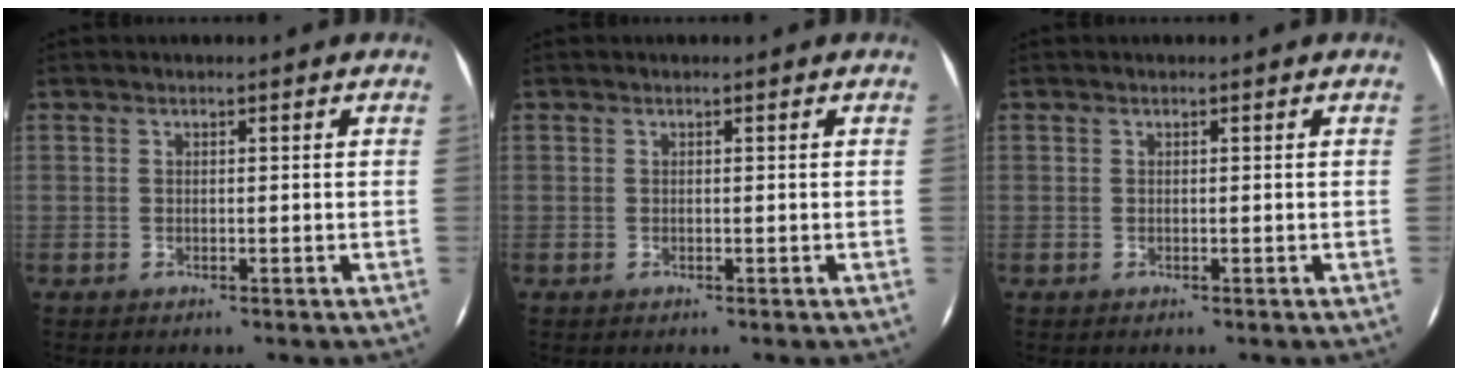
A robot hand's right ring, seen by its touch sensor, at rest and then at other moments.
{"total": 0.0}
{"total": 0.0}